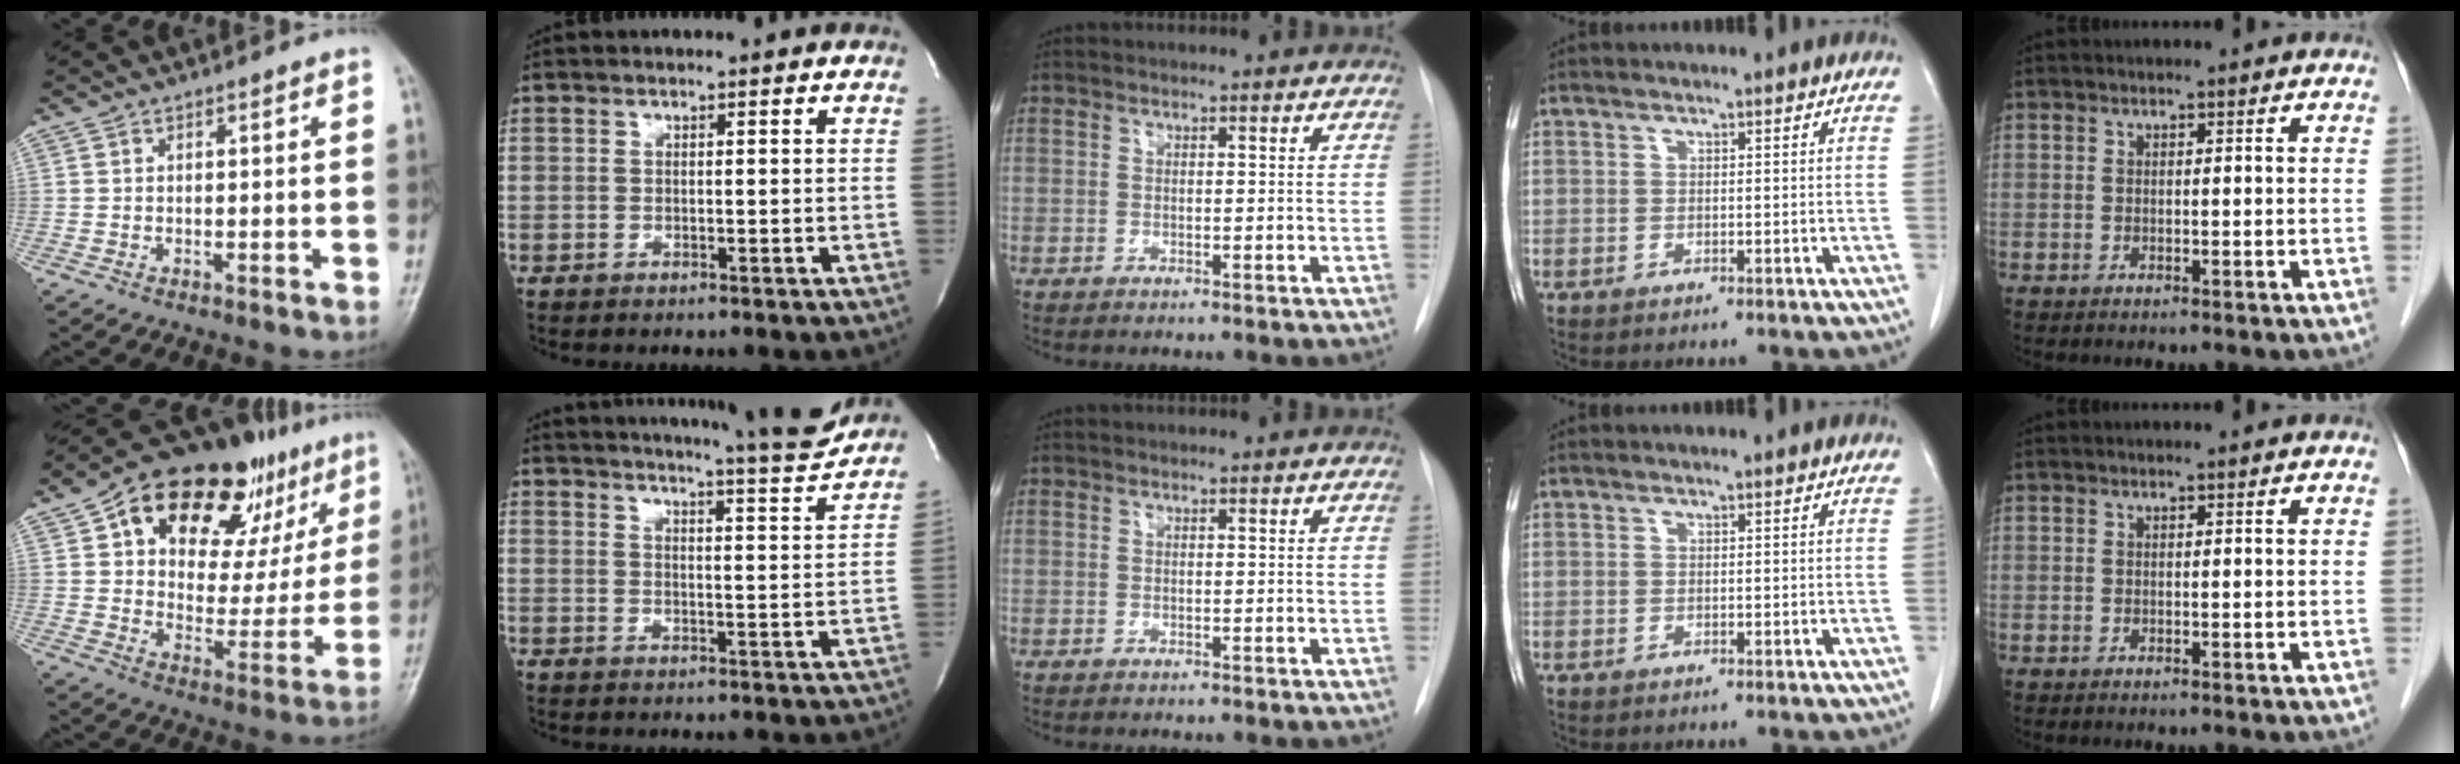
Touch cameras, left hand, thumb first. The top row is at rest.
{"thumb": {"total": 26.0, "force": [13.9, 14.2, 16.8], "torque": [-0.197, -0.007, 0.216]}, "index": {"total": 15.6, "force": [14.8, -0.7, 5.0], "torque": [-0.082, -0.055, 0.188]}}